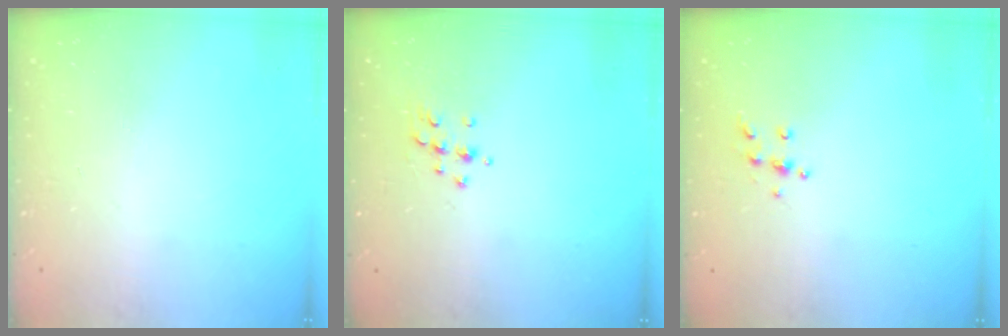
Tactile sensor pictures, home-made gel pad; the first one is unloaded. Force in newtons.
{"total": 6.3, "press": 6.2, "slide": 0.9}
{"total": 5.2, "press": 5.2, "slide": 0.6}